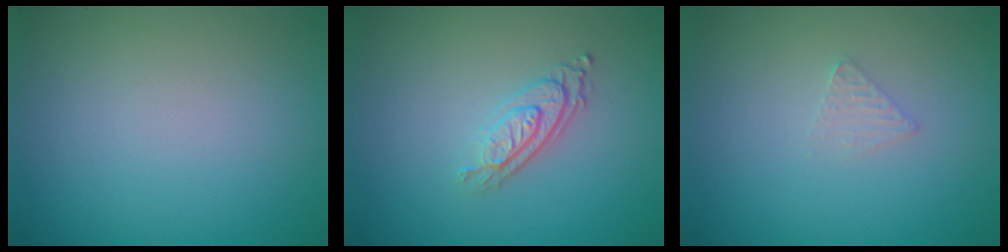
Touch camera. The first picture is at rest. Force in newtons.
{"total": 2.8, "press": 2.0, "slide": 1.8}
{"total": 1.0, "press": 1.0, "slide": 0.1}